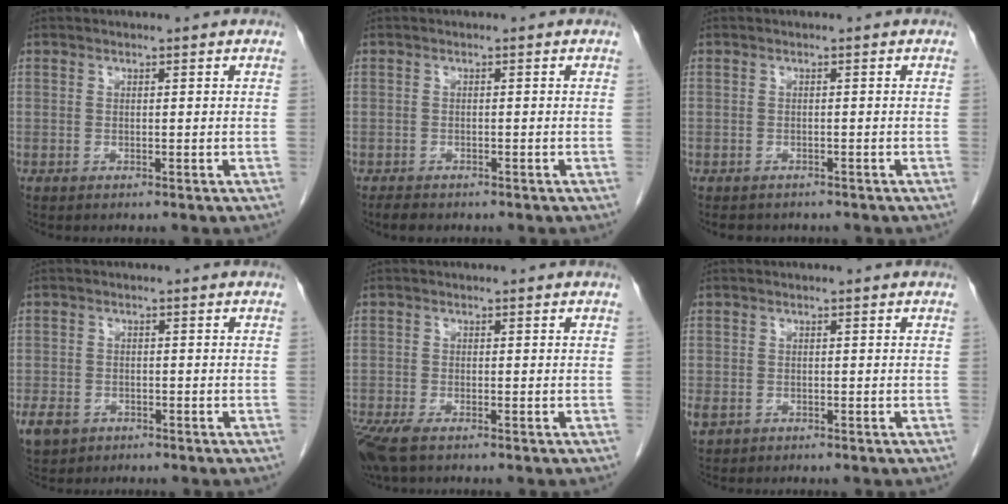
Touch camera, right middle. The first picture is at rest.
{"total": 1.8, "force": [-1.5, 0.8, 0.7], "torque": [-0.019, -0.004, -0.022]}
{"total": 3.9, "force": [-3.4, 1.7, 1.0], "torque": [-0.015, -0.002, -0.041]}
{"total": 7.2, "force": [-3.9, 5.5, 2.6], "torque": [-0.070, -0.003, -0.057]}
{"total": 5.6, "force": [-3.9, 1.7, 3.6], "torque": [-0.075, -0.017, -0.070]}
{"total": 1.9, "force": [-0.8, 1.5, 0.9], "torque": [-0.023, 0.000, -0.005]}